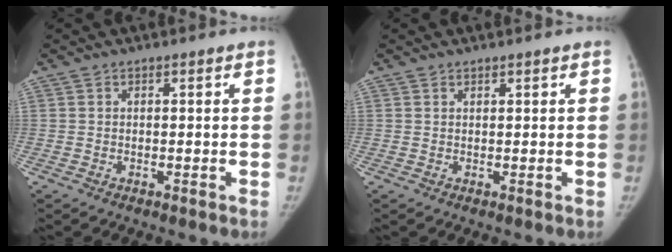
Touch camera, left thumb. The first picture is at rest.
{"total": 0.5, "force": [0.5, 0.1, 0.1], "torque": [-0.002, -0.004, 0.009]}